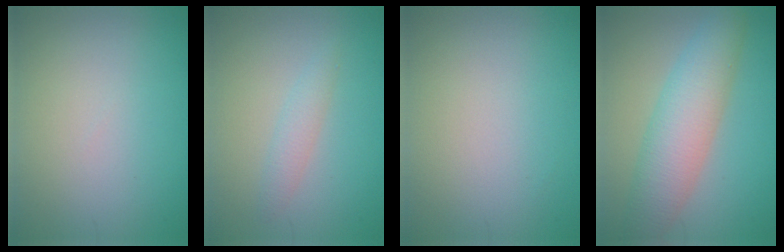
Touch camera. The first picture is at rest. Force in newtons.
{"total": 1.5, "press": 1.5, "slide": 0.1}
{"total": 0.0}
{"total": 6.0, "press": 6.0, "slide": 0.1}